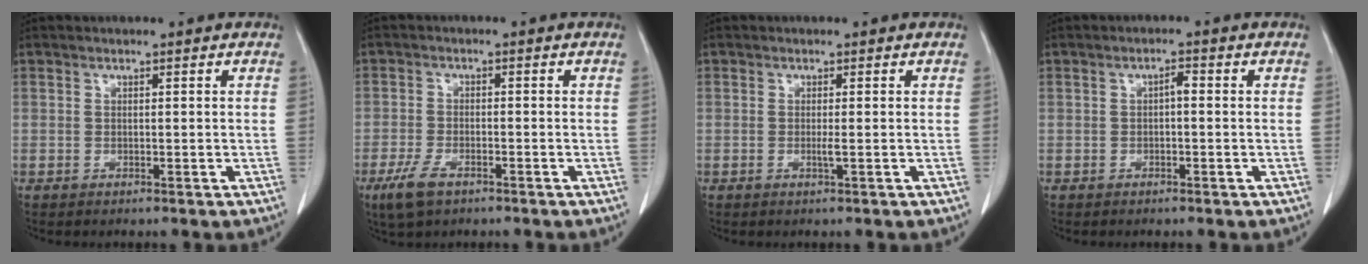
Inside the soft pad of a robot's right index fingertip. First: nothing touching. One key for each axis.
{"total": 4.9, "fx": -3.0, "fy": 2.0, "fz": 3.2, "tx": -0.074, "ty": -0.006, "tz": -0.052}
{"total": 0.9, "fx": -0.2, "fy": -0.2, "fz": 0.9, "tx": -0.018, "ty": -0.002, "tz": -0.005}
{"total": 1.5, "fx": -0.1, "fy": 0.5, "fz": 1.4, "tx": -0.023, "ty": 0.005, "tz": -0.001}